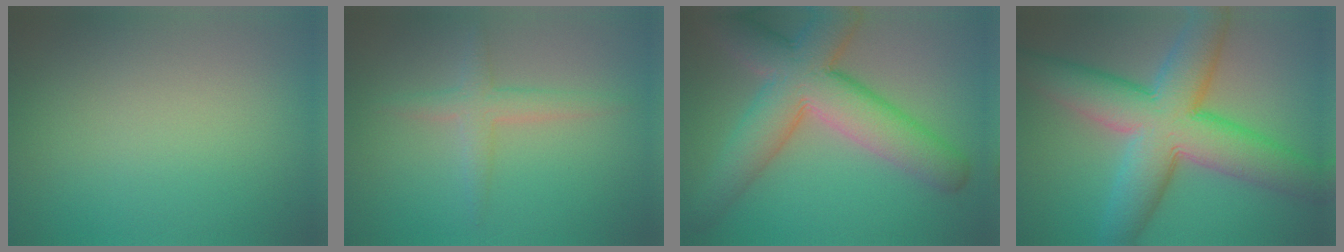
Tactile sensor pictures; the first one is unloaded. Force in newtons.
{"total": 2.2, "press": 2.2, "slide": 0.1}
{"total": 9.6, "press": 9.6, "slide": 0.8}
{"total": 10.9, "press": 10.9, "slide": 0.1}